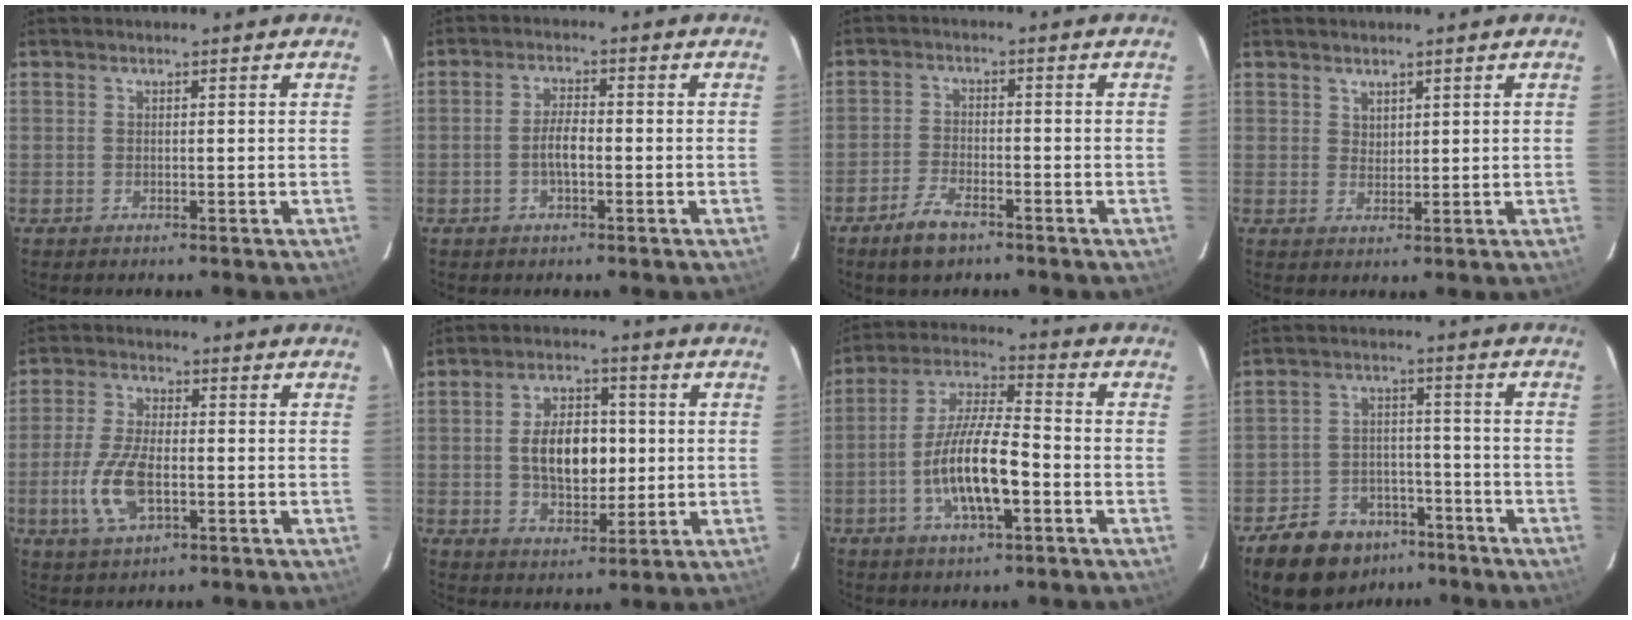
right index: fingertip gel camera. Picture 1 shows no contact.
{"total": 3.7, "force": [-1.1, 1.2, 3.3], "torque": [-0.065, 0.003, -0.018]}
{"total": 5.9, "force": [-4.2, 2.5, 3.4], "torque": [-0.088, -0.003, -0.078]}
{"total": 2.0, "force": [1.6, 1.2, 0.4], "torque": [0.001, 0.003, 0.029]}
{"total": 9.7, "force": [-2.6, 4.4, 8.3], "torque": [-0.181, -0.003, -0.047]}
{"total": 10.7, "force": [0.2, 6.2, 8.7], "torque": [-0.153, 0.017, 0.011]}
{"total": 13.2, "force": [-4.2, 3.6, 12.0], "torque": [-0.239, -0.002, -0.077]}
{"total": 14.1, "force": [-9.7, 8.7, 5.5], "torque": [-0.137, 0.018, -0.135]}